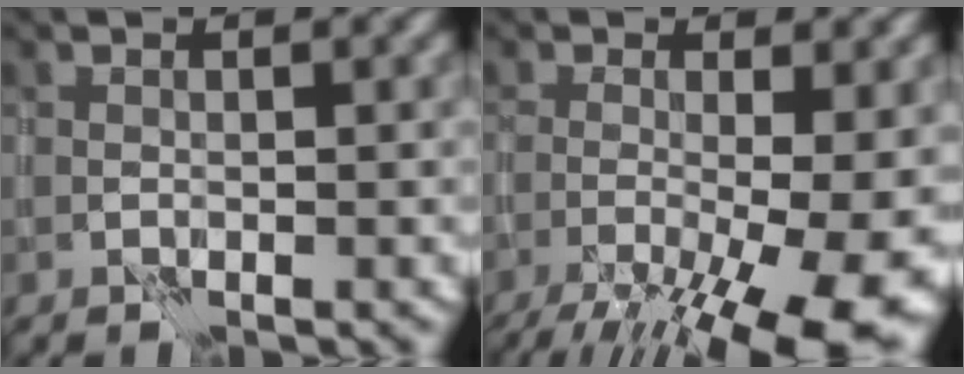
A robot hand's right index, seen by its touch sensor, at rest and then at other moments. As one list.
[{"total": 14.0, "force": [-5.2, 4.5, 12.2], "torque": [-0.167, -0.018, -0.069]}]